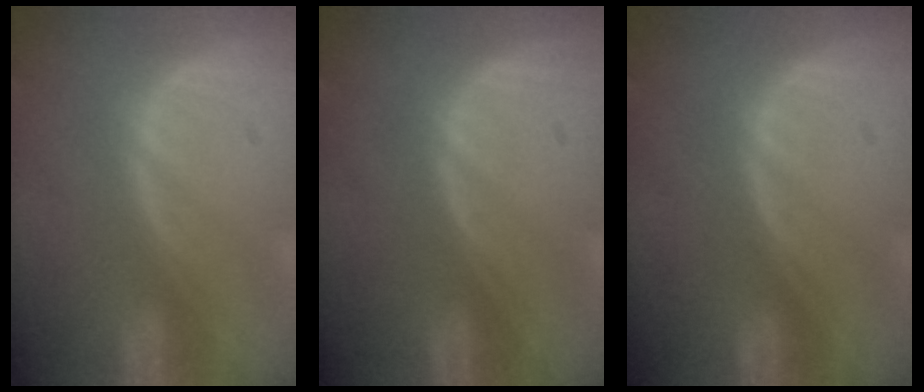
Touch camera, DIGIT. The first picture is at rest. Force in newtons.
{"total": 0.0}
{"total": 0.0}